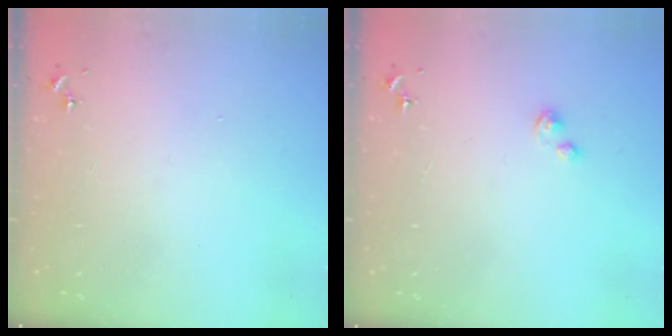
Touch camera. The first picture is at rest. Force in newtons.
{"total": 2.1, "press": 2.0, "slide": 0.5}